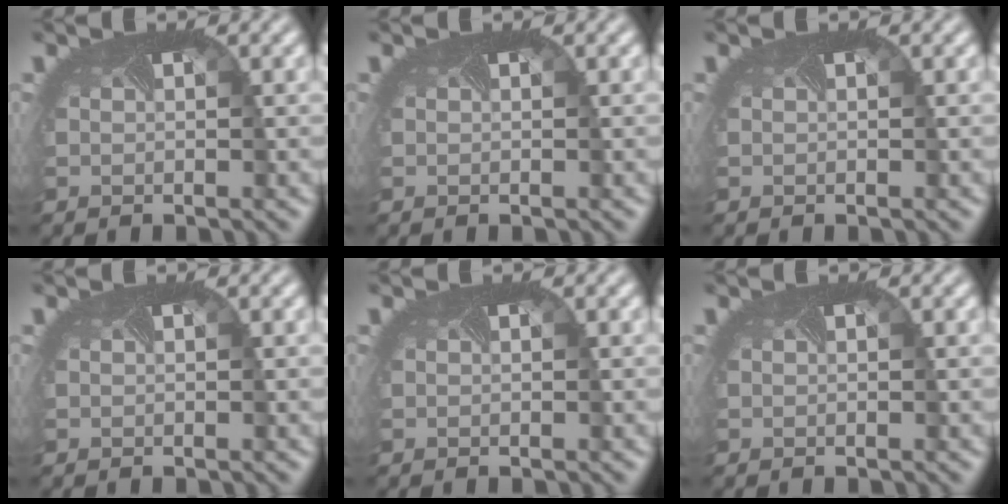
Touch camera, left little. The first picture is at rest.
{"total": 0.0}
{"total": 0.0}
{"total": 0.0}
{"total": 0.0}
{"total": 0.0}